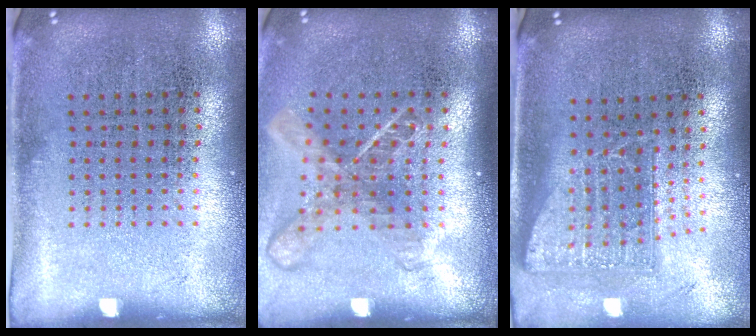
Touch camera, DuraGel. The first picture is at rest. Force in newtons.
{"total": 1.8, "press": 1.4, "slide": 1.1}
{"total": 1.7, "press": 1.3, "slide": 1.1}